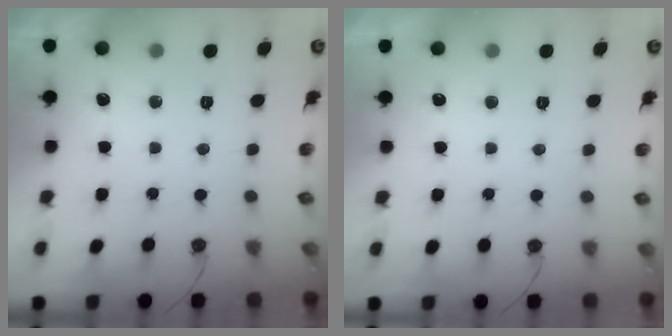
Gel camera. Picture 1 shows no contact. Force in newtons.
{"total": 0.0}